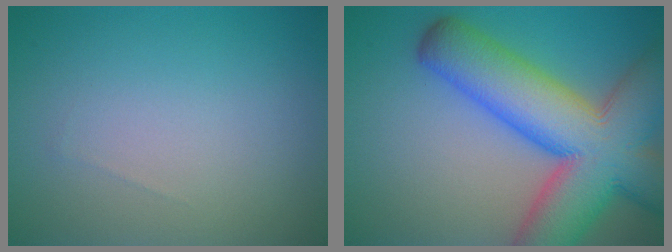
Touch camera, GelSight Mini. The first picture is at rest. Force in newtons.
{"total": 14.1, "press": 14.1, "slide": 0.7}